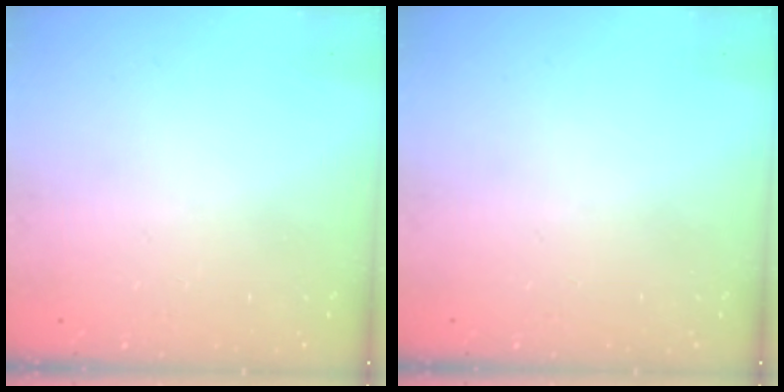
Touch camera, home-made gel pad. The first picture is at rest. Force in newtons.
{"total": 0.0}